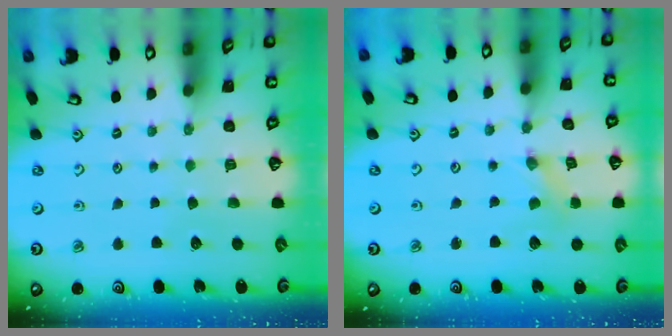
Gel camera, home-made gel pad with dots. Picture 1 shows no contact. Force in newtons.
{"total": 1.5, "press": 1.5, "slide": 0.3}